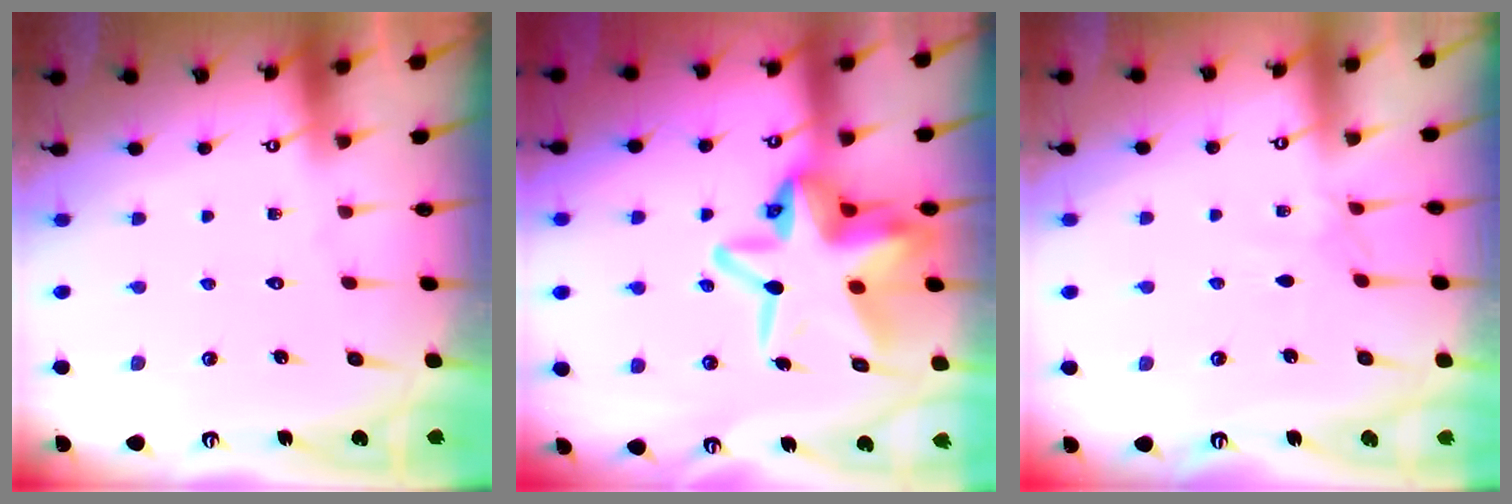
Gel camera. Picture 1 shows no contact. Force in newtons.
{"total": 17.3, "press": 16.8, "slide": 4.3}
{"total": 2.8, "press": 2.7, "slide": 0.5}